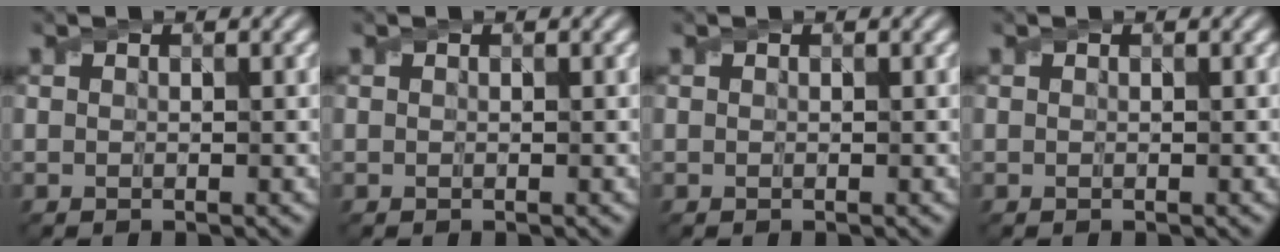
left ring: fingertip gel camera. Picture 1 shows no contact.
{"total": 0.0}
{"total": 0.0}
{"total": 0.0}